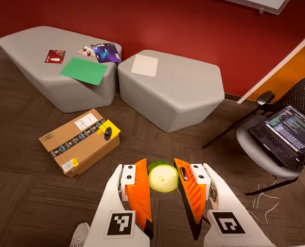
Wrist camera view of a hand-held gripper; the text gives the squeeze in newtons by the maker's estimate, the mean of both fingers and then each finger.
{"total": 8.9, "left": 8.7, "right": 9.1}